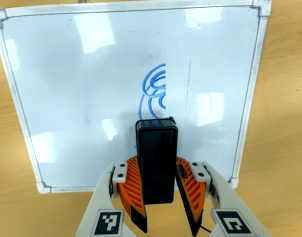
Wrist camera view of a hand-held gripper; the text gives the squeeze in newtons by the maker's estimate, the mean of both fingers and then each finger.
{"total": 8.9, "left": 9.7, "right": 8.1}